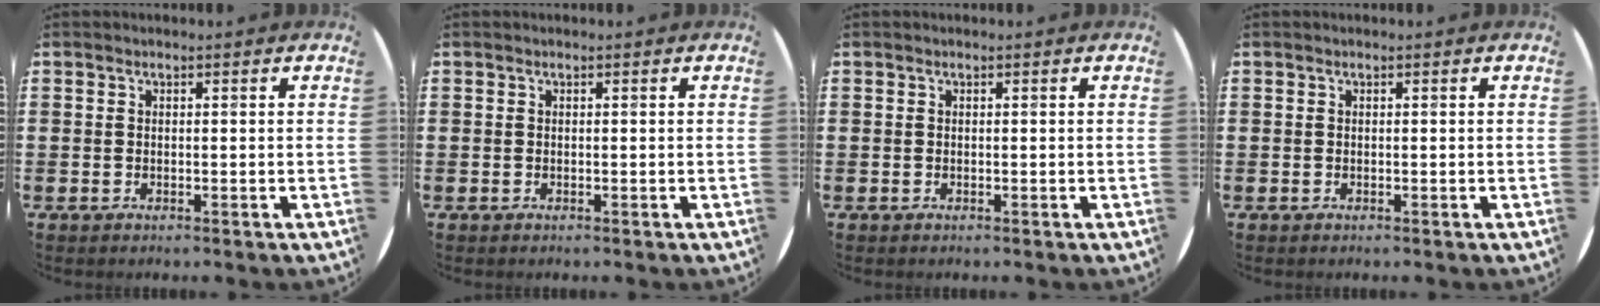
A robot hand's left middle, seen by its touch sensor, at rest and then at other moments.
{"total": 0.0}
{"total": 0.0}
{"total": 0.0}